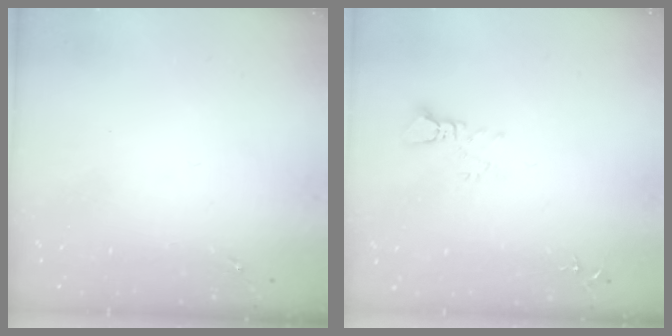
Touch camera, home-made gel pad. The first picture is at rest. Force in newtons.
{"total": 3.4, "press": 3.4, "slide": 0.2}